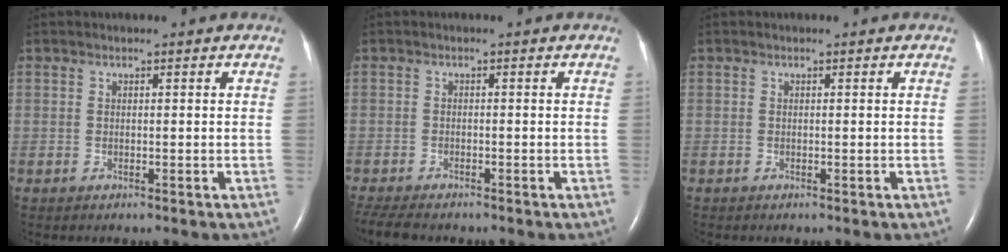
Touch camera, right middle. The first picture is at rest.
{"total": 5.9, "force": [-5.1, 1.4, 2.7], "torque": [-0.054, -0.016, -0.085]}
{"total": 0.0}